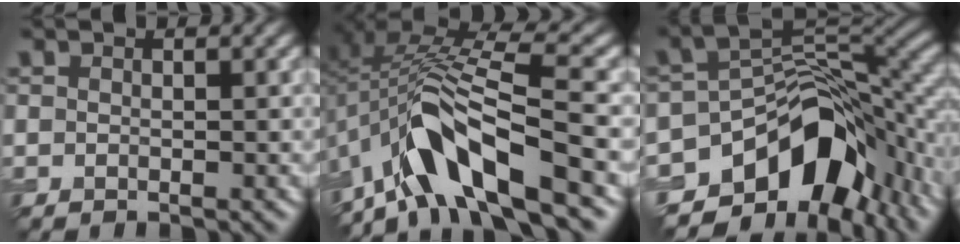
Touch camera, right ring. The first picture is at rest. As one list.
[{"total": 10.5, "force": [-4.6, 3.4, 8.8], "torque": [-0.148, 0.018, -0.086]}, {"total": 13.0, "force": [-6.5, 7.5, 8.3], "torque": [-0.123, -0.006, -0.108]}]